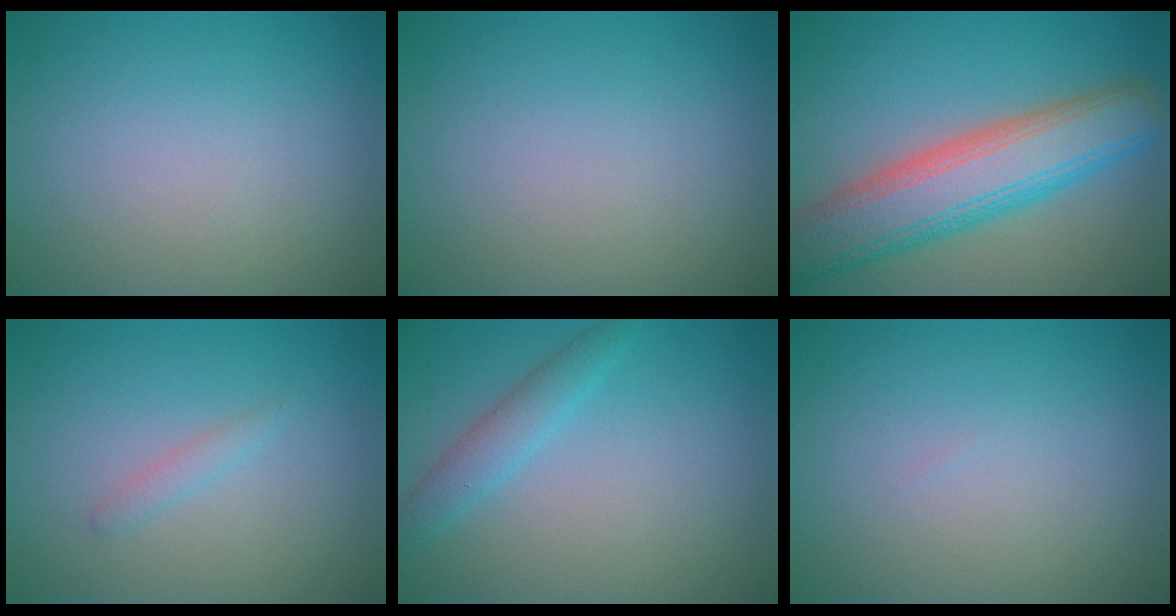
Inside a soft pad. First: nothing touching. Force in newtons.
{"total": 0.0}
{"total": 8.9, "press": 8.9, "slide": 0.2}
{"total": 0.9, "press": 0.9, "slide": 0.0}
{"total": 2.3, "press": 2.3, "slide": 0.1}
{"total": 0.0}